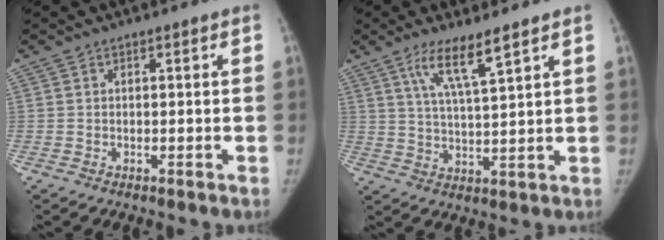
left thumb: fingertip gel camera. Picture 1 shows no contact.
{"total": 7.7, "force": [4.9, 0.8, 5.9], "torque": [-0.112, -0.030, 0.098]}